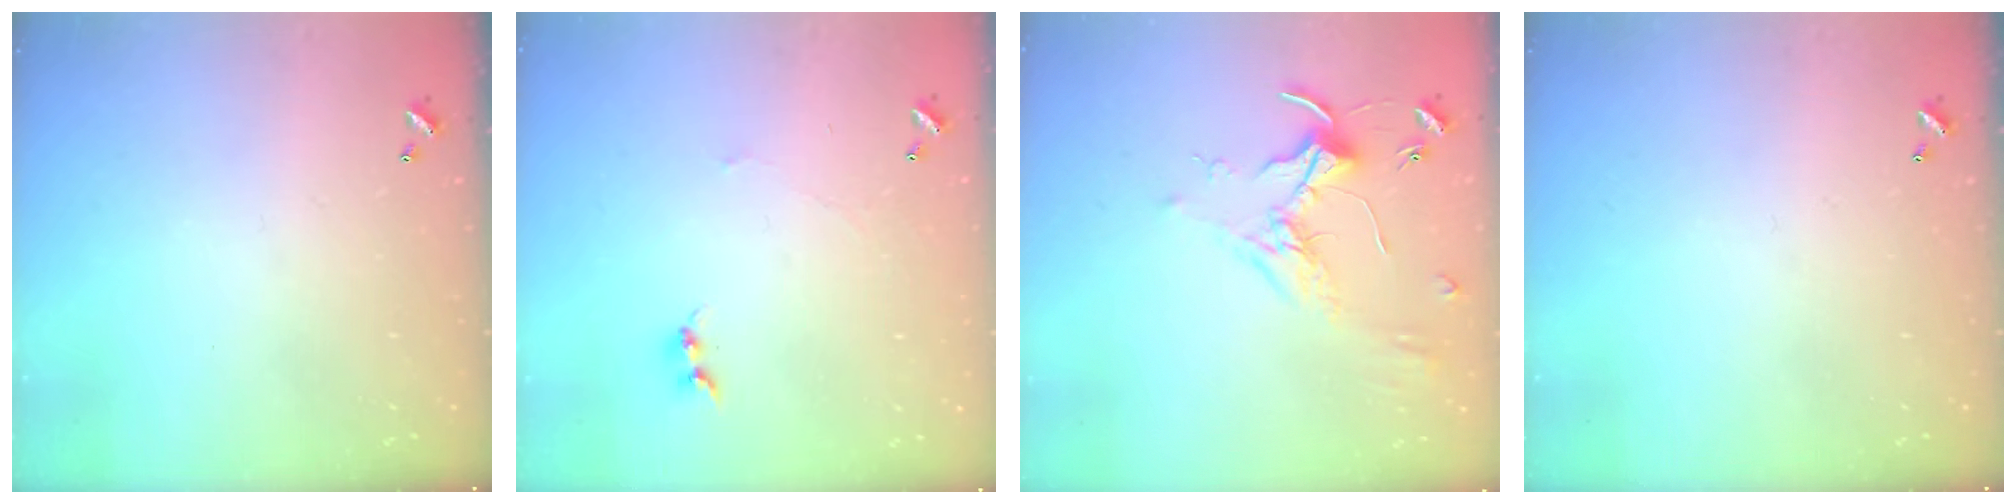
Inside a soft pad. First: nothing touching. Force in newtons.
{"total": 1.1, "press": 1.0, "slide": 0.5}
{"total": 1.7, "press": 1.6, "slide": 0.4}
{"total": 0.0}